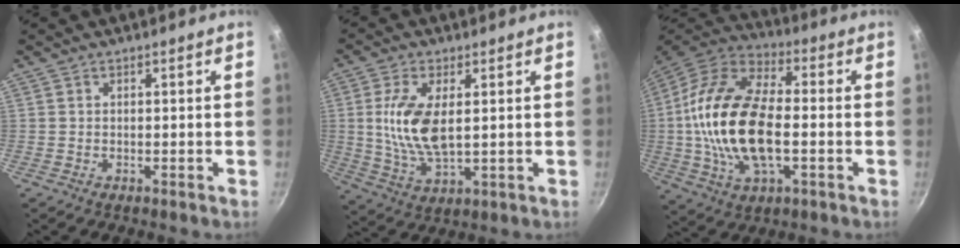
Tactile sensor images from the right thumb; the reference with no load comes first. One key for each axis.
{"total": 10.9, "fx": 1.5, "fy": 5.1, "fz": 9.5, "tx": -0.188, "ty": -0.008, "tz": 0.034}
{"total": 22.2, "fx": -1.5, "fy": 11.7, "fz": 18.8, "tx": -0.360, "ty": 0.028, "tz": -0.037}